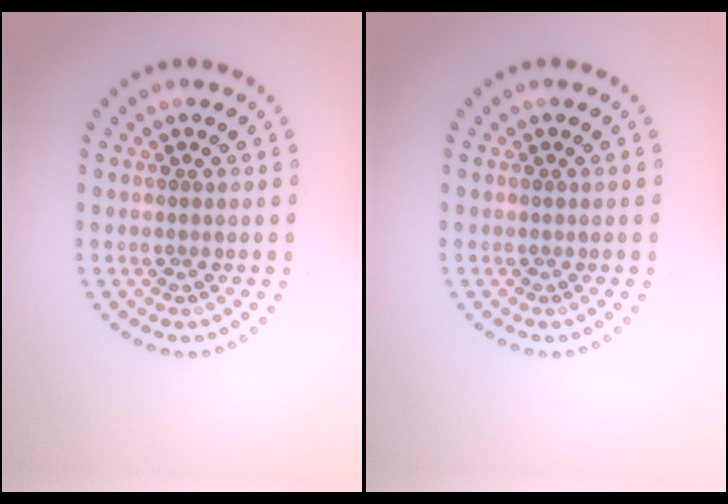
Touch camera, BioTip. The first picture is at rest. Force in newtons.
{"total": 0.0}